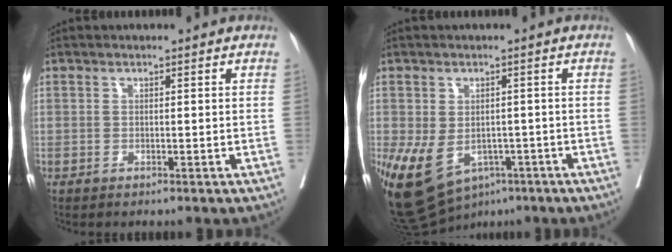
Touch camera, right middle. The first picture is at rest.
{"total": 11.7, "force": [-5.8, 7.7, 6.6], "torque": [-0.132, -0.001, -0.083]}